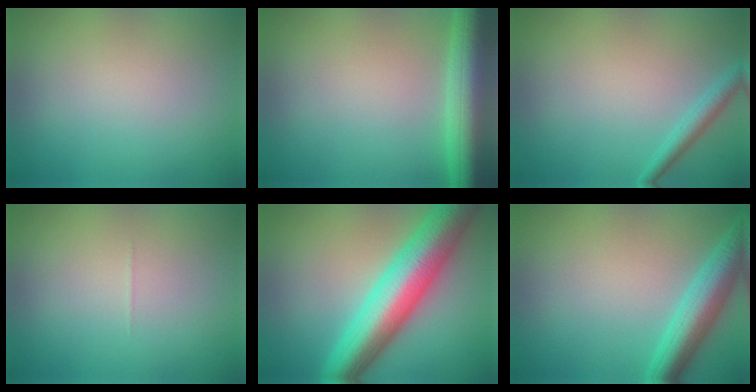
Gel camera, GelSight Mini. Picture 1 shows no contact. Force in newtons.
{"total": 7.2, "press": 7.1, "slide": 0.3}
{"total": 1.9, "press": 1.9, "slide": 0.0}
{"total": 0.0}
{"total": 10.3, "press": 10.3, "slide": 0.3}
{"total": 5.6, "press": 5.6, "slide": 0.2}